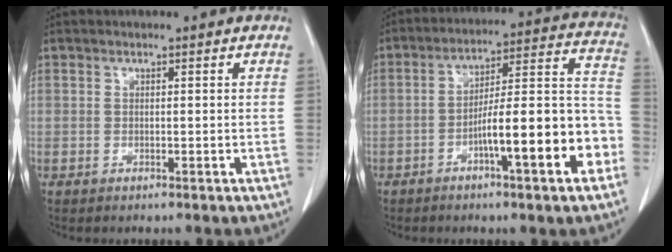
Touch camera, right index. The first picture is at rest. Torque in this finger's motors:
{"motor_torque": [2.06, -0.08, 1.05, 0.18]}